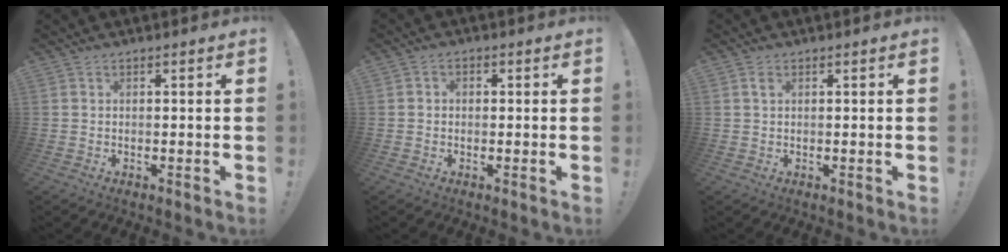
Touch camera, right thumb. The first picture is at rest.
{"total": 1.9, "force": [-0.7, 1.5, 0.9], "torque": [-0.010, 0.006, -0.014]}
{"total": 1.1, "force": [0.5, 0.7, 0.7], "torque": [-0.012, 0.000, 0.009]}